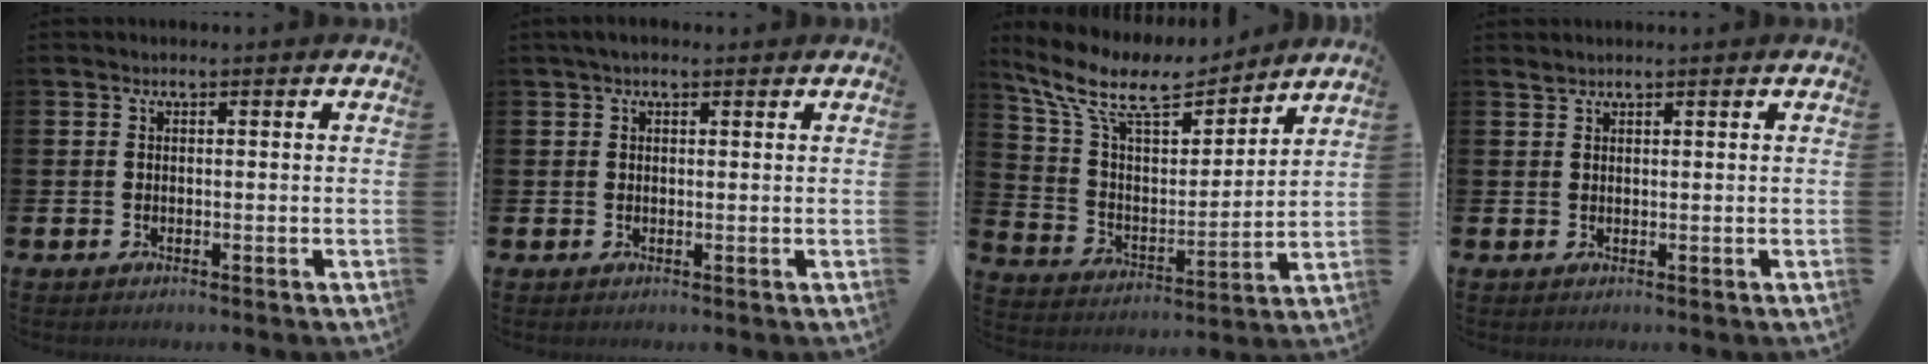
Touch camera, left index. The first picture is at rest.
{"total": 1.6, "force": [1.2, 0.7, 0.9], "torque": [-0.008, 0.004, 0.018]}
{"total": 11.3, "force": [9.8, 3.4, 4.6], "torque": [-0.138, -0.057, 0.171]}
{"total": 1.0, "force": [1.0, 0.1, 0.0], "torque": [0.002, 0.000, 0.018]}